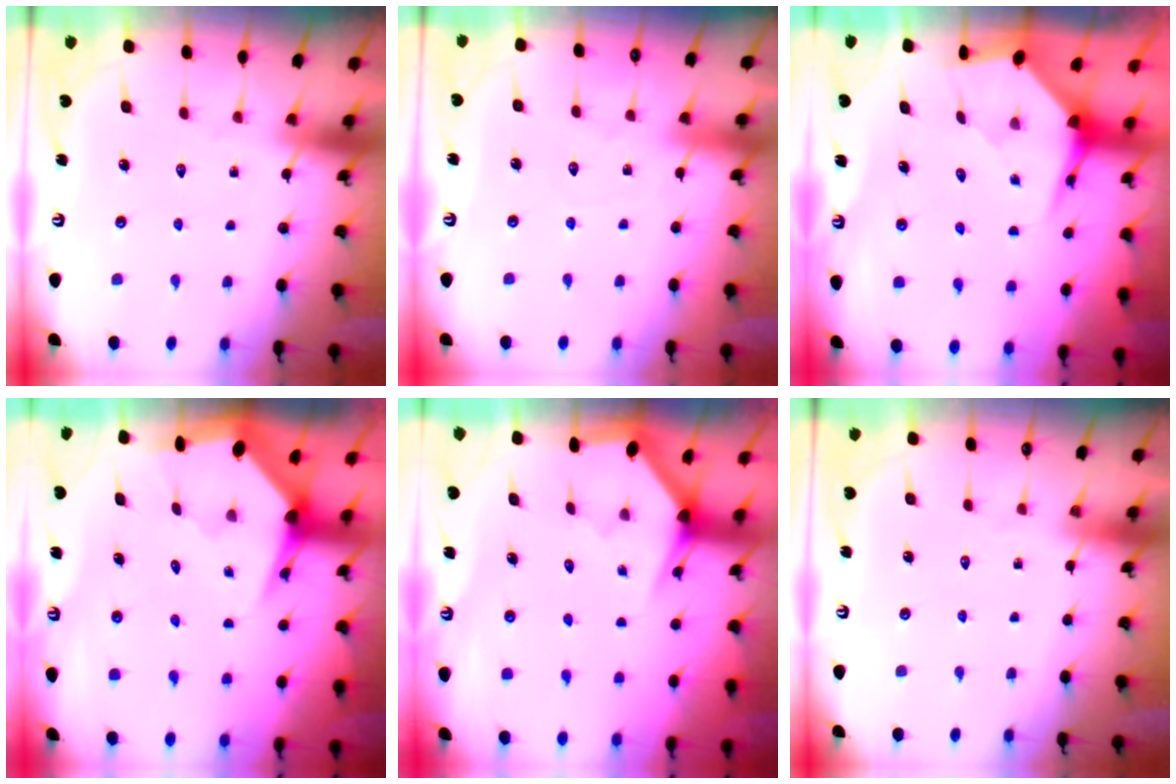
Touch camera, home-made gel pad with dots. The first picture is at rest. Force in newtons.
{"total": 3.9, "press": 3.9, "slide": 0.4}
{"total": 5.0, "press": 5.0, "slide": 0.5}
{"total": 4.4, "press": 4.4, "slide": 0.2}
{"total": 3.1, "press": 3.1, "slide": 0.2}
{"total": 0.0}